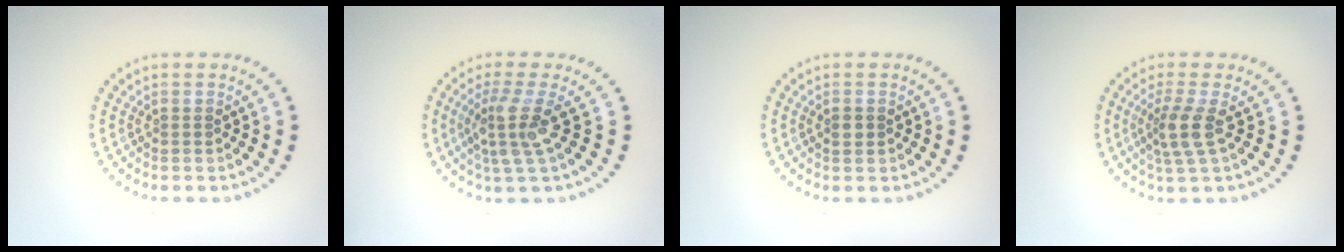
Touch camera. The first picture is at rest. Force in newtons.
{"total": 3.4, "press": 2.5, "slide": 2.3}
{"total": 1.2, "press": 1.2, "slide": 0.0}
{"total": 2.9, "press": 2.3, "slide": 1.8}